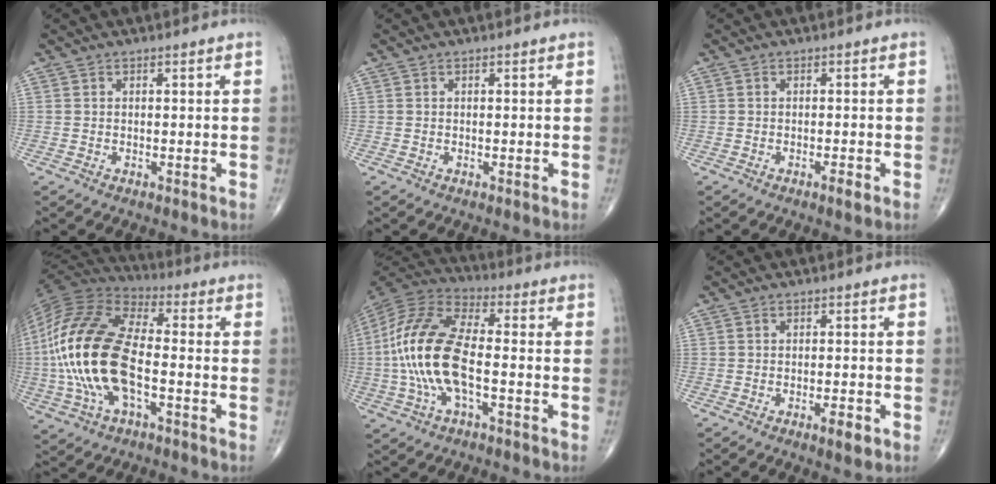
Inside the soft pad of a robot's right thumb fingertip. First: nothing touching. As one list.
[{"total": 0.0}, {"total": 1.5, "force": [-0.9, 0.2, 1.2], "torque": [-0.018, -0.003, -0.018]}, {"total": 22.6, "force": [-3.5, 11.0, 19.5], "torque": [-0.423, 0.017, -0.067]}, {"total": 17.2, "force": [-2.5, 7.3, 15.4], "torque": [-0.329, 0.032, -0.049]}, {"total": 3.1, "force": [-1.7, 0.8, 2.5], "torque": [-0.034, -0.001, -0.026]}]